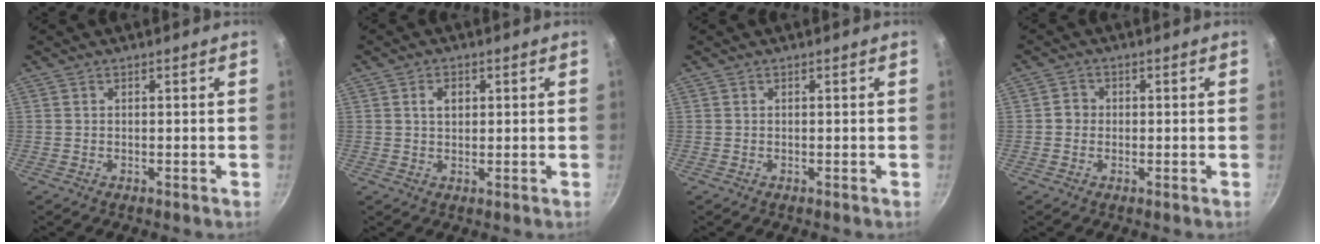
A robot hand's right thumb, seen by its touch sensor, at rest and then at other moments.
{"total": 3.0, "force": [0.9, 2.1, 1.9], "torque": [-0.021, 0.001, 0.015]}
{"total": 0.0}
{"total": 2.2, "force": [-0.2, 2.1, 0.7], "torque": [0.001, 0.007, -0.007]}